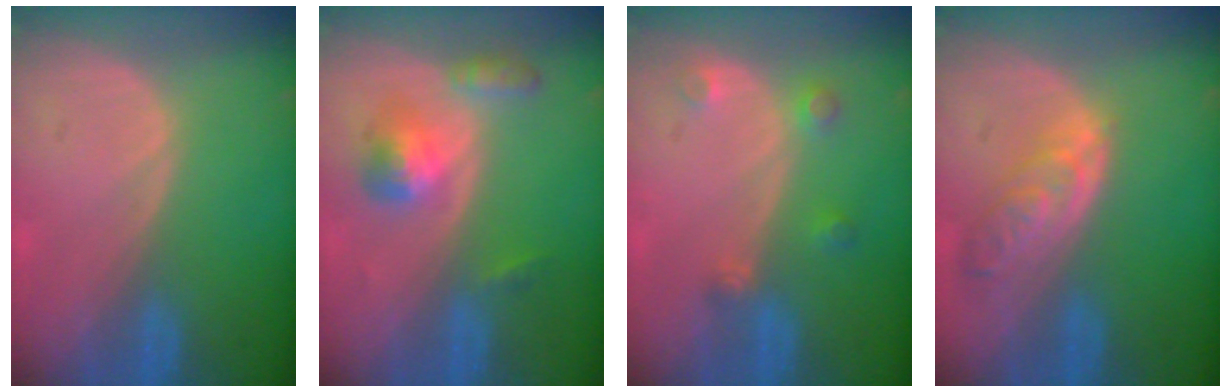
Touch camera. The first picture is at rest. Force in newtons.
{"total": 5.4, "press": 5.0, "slide": 2.2}
{"total": 2.9, "press": 2.8, "slide": 0.8}
{"total": 5.9, "press": 5.4, "slide": 2.5}